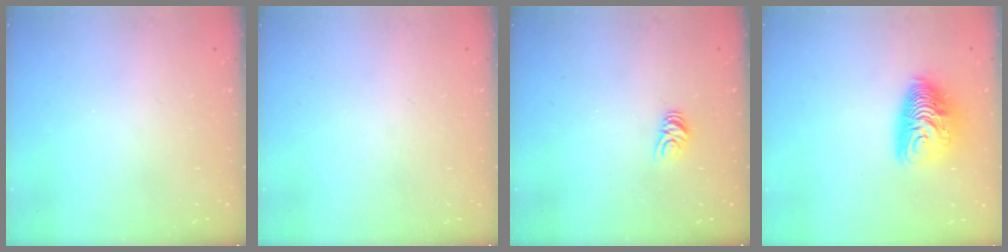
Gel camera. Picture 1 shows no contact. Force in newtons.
{"total": 0.0}
{"total": 4.8, "press": 4.8, "slide": 0.4}
{"total": 10.6, "press": 10.6, "slide": 0.8}